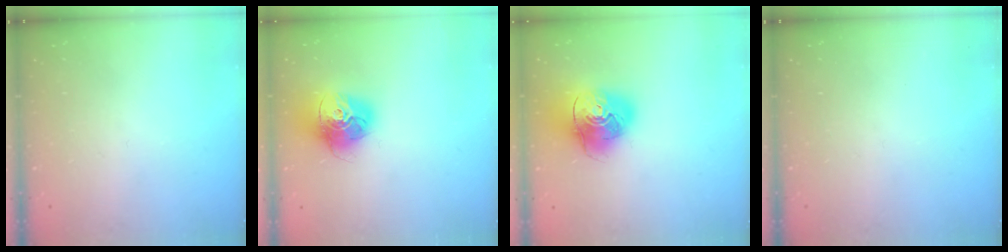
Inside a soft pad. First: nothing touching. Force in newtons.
{"total": 15.3, "press": 15.2, "slide": 1.8}
{"total": 13.7, "press": 13.6, "slide": 1.7}
{"total": 0.0}